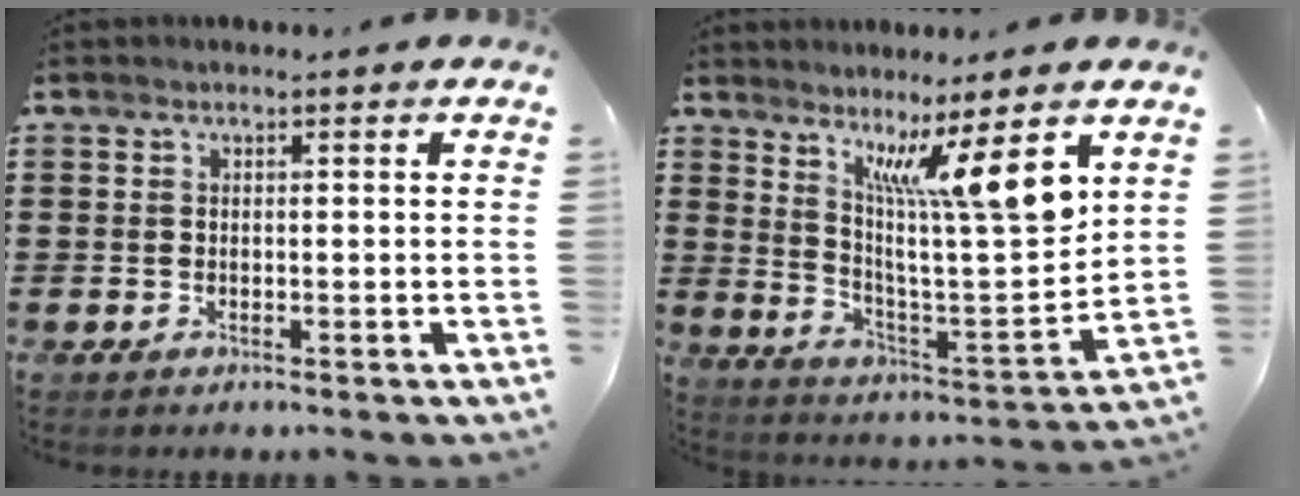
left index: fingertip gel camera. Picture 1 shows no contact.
{"total": 11.8, "force": [7.2, 1.0, 9.3], "torque": [-0.163, -0.041, 0.112]}